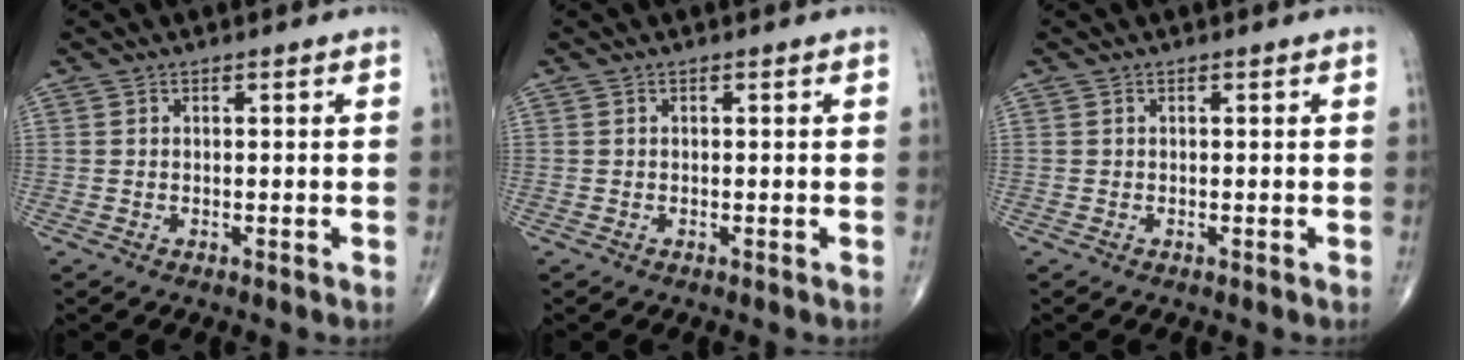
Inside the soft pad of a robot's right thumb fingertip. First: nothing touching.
{"total": 0.0}
{"total": 0.0}